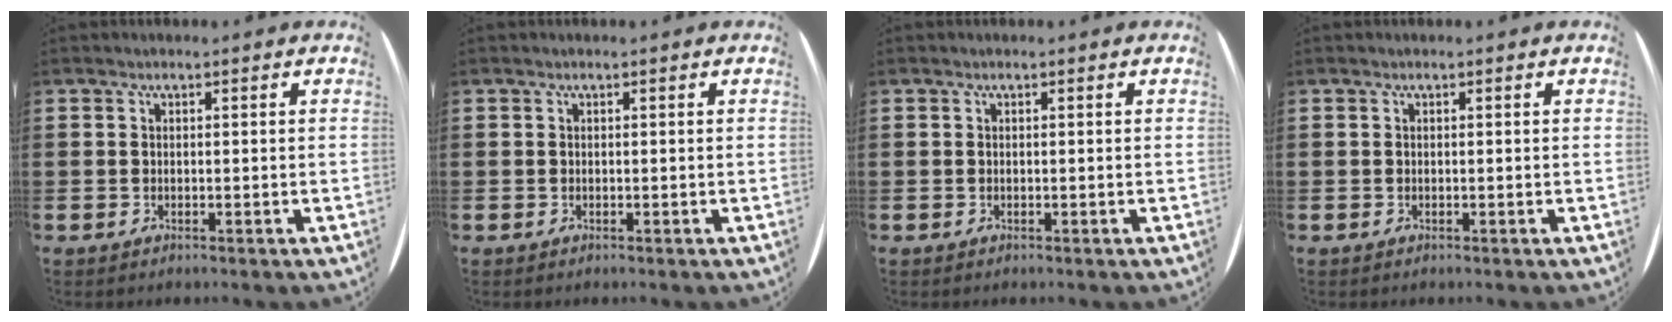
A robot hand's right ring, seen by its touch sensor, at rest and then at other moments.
{"total": 0.0}
{"total": 0.0}
{"total": 0.0}